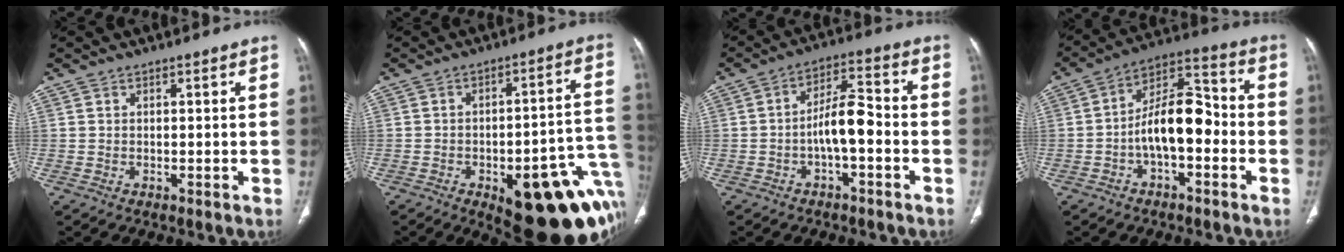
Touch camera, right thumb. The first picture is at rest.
{"total": 24.9, "force": [-8.4, 8.9, 21.7], "torque": [-0.197, 0.037, -0.090]}
{"total": 8.0, "force": [-2.2, 2.9, 7.1], "torque": [-0.119, 0.037, -0.042]}
{"total": 12.4, "force": [-2.8, 6.2, 10.4], "torque": [-0.158, 0.048, -0.055]}